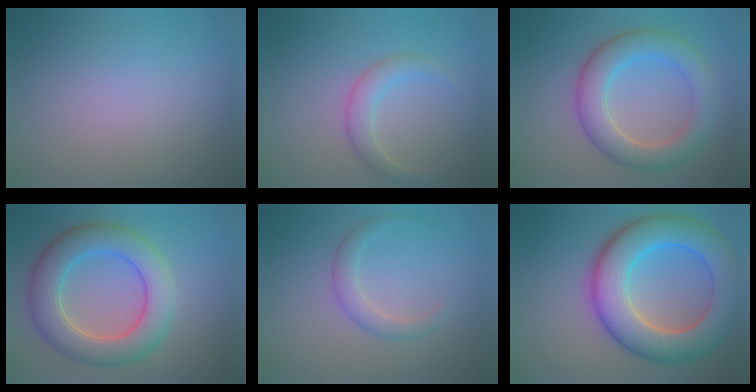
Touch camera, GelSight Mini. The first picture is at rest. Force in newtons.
{"total": 2.4, "press": 2.4, "slide": 0.1}
{"total": 5.8, "press": 5.8, "slide": 0.2}
{"total": 7.6, "press": 7.6, "slide": 0.6}
{"total": 2.0, "press": 2.0, "slide": 0.2}
{"total": 10.4, "press": 10.4, "slide": 0.3}